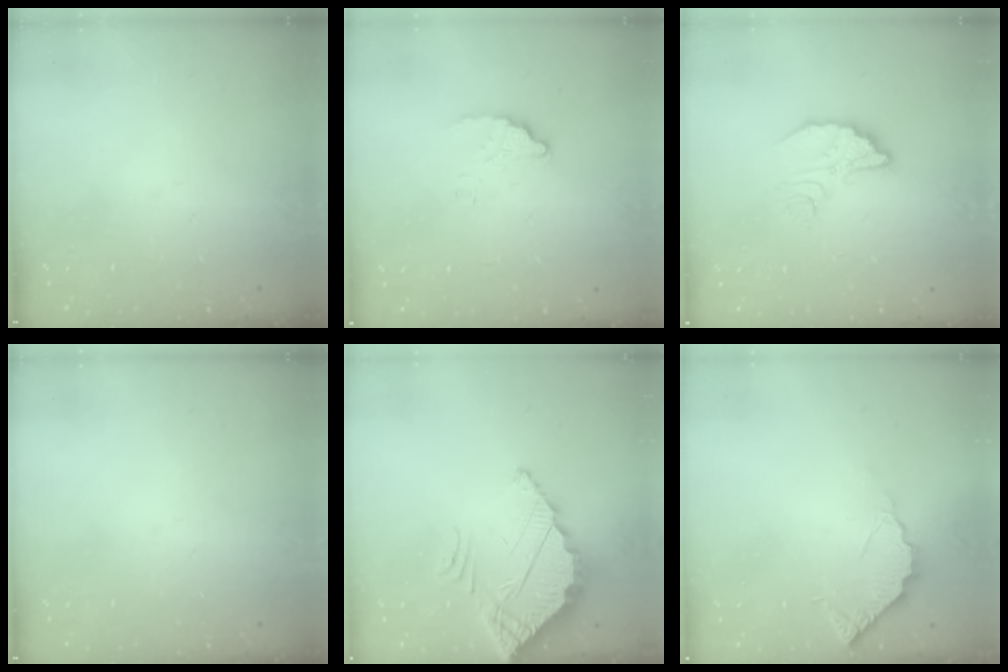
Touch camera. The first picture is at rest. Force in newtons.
{"total": 3.4, "press": 3.4, "slide": 0.2}
{"total": 5.9, "press": 5.9, "slide": 0.2}
{"total": 0.0}
{"total": 3.9, "press": 3.8, "slide": 0.2}
{"total": 4.5, "press": 4.4, "slide": 0.3}